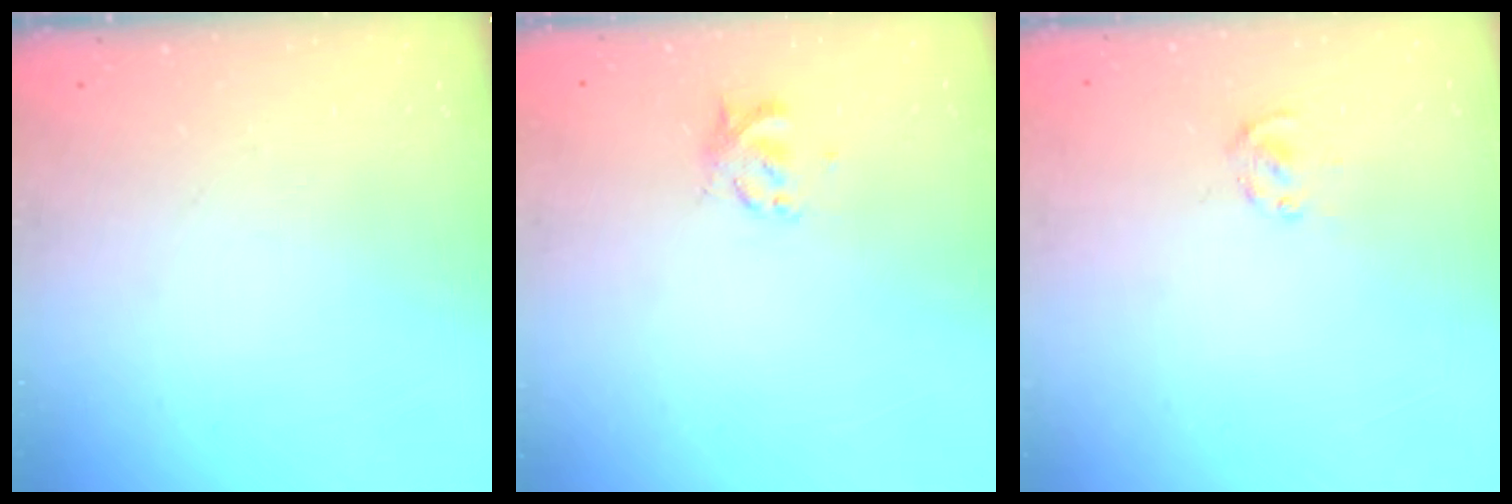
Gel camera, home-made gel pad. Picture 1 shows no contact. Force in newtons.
{"total": 2.8, "press": 2.8, "slide": 0.6}
{"total": 2.0, "press": 1.8, "slide": 0.7}